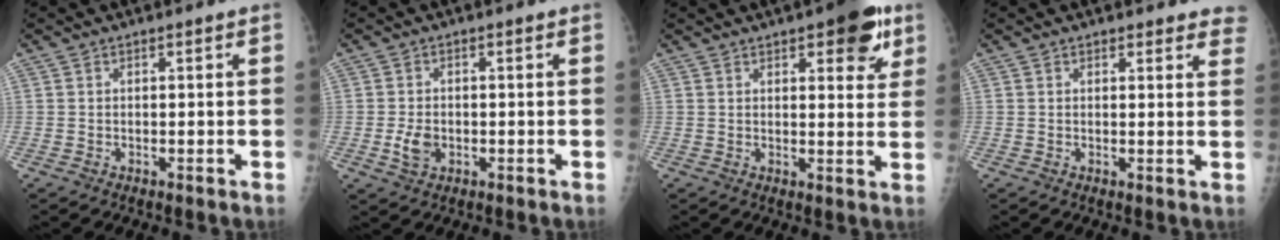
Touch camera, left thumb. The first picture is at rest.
{"total": 3.7, "force": [-0.8, 2.6, 2.5], "torque": [-0.043, 0.000, -0.013]}
{"total": 9.3, "force": [5.1, 3.6, 6.9], "torque": [-0.060, -0.017, 0.060]}
{"total": 5.1, "force": [4.6, 1.8, 1.1], "torque": [0.029, -0.018, 0.033]}